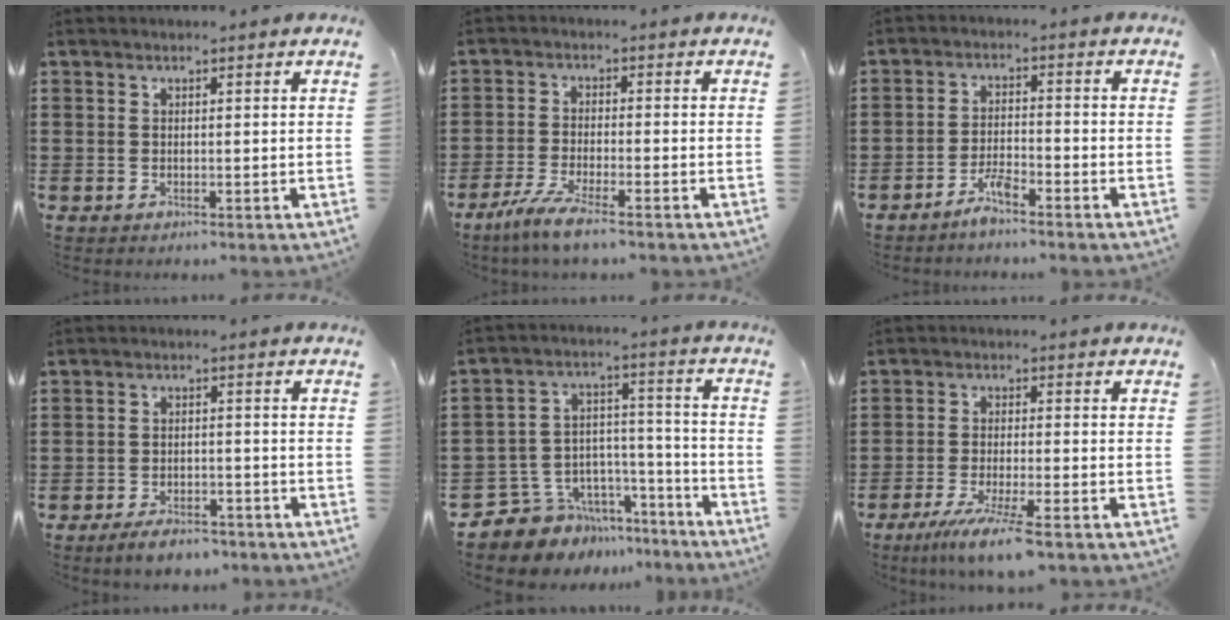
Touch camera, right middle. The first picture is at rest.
{"total": 5.1, "force": [-4.1, 0.3, 3.0], "torque": [-0.077, -0.019, -0.082]}
{"total": 3.5, "force": [-2.9, 0.4, 2.0], "torque": [-0.043, 0.006, -0.058]}
{"total": 3.7, "force": [-3.4, 1.0, 1.2], "torque": [-0.019, 0.007, -0.066]}
{"total": 7.5, "force": [-6.2, 4.3, 0.1], "torque": [-0.018, 0.008, -0.117]}
{"total": 6.5, "force": [-4.8, 0.1, 4.3], "torque": [-0.086, -0.021, -0.088]}